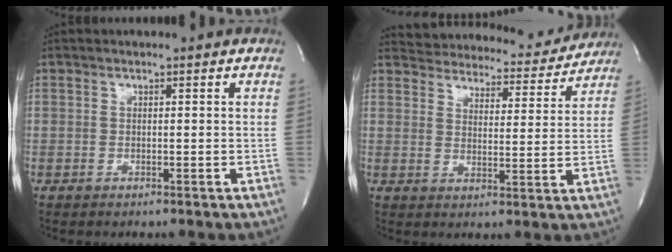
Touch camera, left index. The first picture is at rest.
{"total": 17.2, "force": [16.5, 4.3, 2.7], "torque": [-0.031, -0.010, 0.206]}